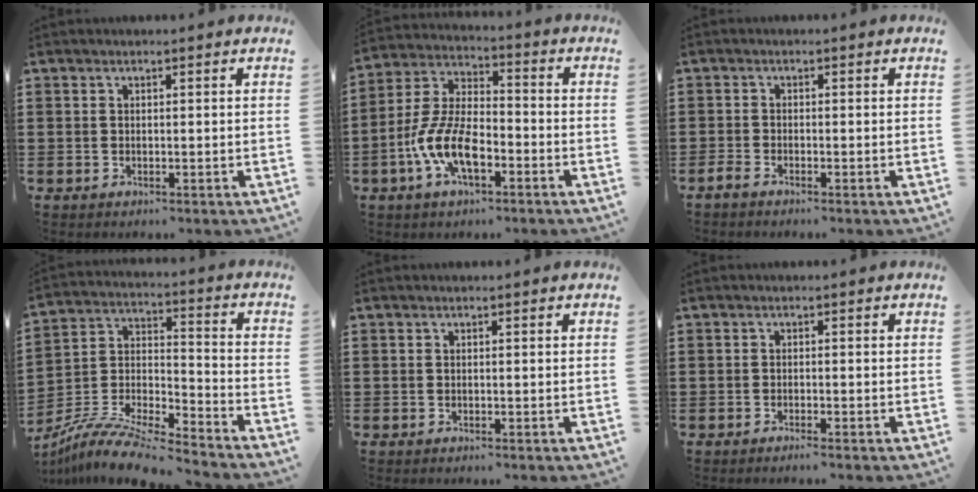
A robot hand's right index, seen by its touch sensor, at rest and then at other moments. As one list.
[{"total": 9.3, "force": [-4.1, 4.1, 7.3], "torque": [-0.178, -0.007, -0.081]}, {"total": 1.2, "force": [-1.1, 0.2, 0.5], "torque": [-0.018, -0.003, -0.023]}, {"total": 9.3, "force": [-8.6, 1.3, 3.3], "torque": [-0.070, 0.006, -0.173]}, {"total": 0.0}, {"total": 0.8, "force": [-0.6, 0.0, 0.5], "torque": [-0.010, -0.002, -0.010]}]